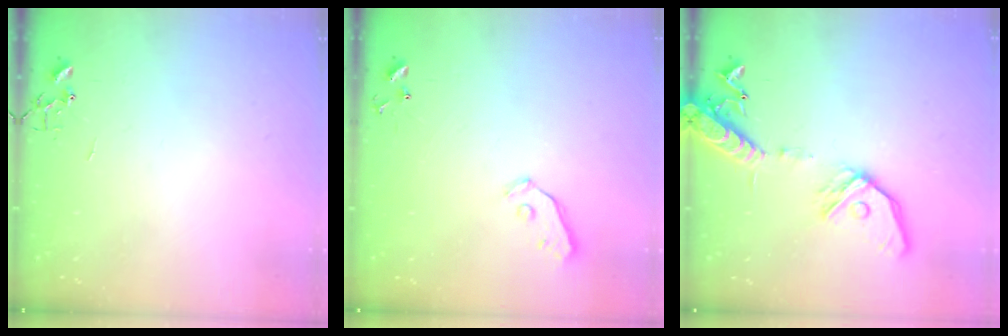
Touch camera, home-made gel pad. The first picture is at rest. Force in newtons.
{"total": 3.7, "press": 3.6, "slide": 0.8}
{"total": 16.0, "press": 15.7, "slide": 3.1}